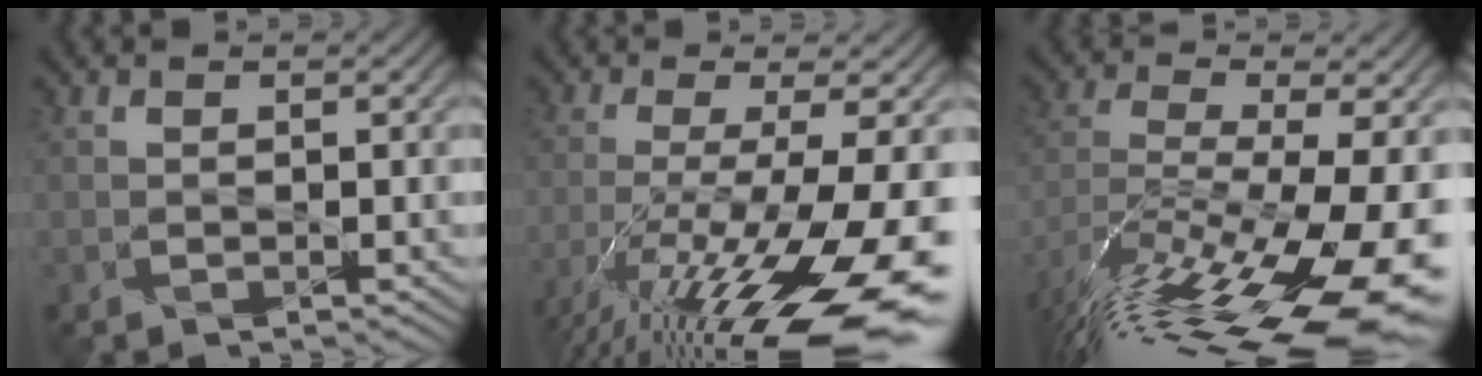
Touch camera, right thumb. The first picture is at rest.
{"total": 16.7, "force": [-8.4, 3.5, 14.0], "torque": [-0.244, -0.020, -0.140]}
{"total": 18.3, "force": [-11.0, 5.5, 13.5], "torque": [-0.258, -0.024, -0.181]}